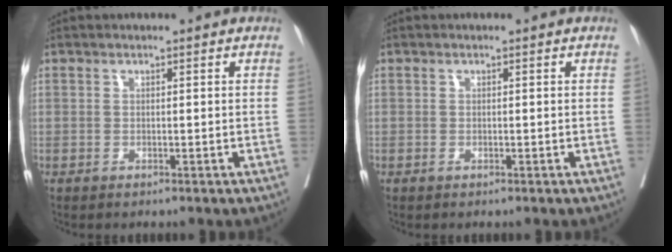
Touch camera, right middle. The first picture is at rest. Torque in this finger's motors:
{"motor_torque": [0.15, -0.38, 0.04, 0.01]}